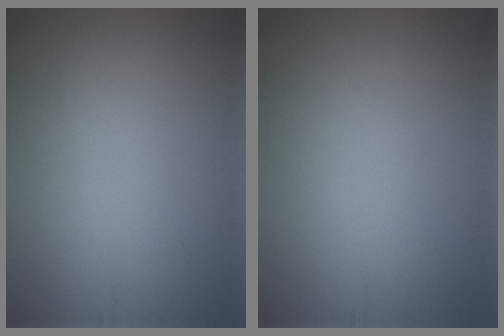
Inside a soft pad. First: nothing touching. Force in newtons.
{"total": 0.0}